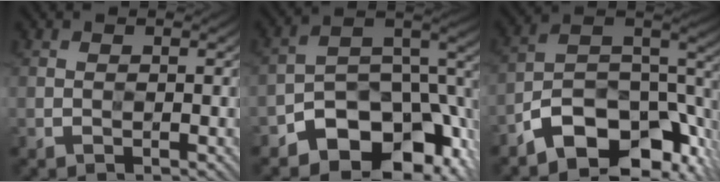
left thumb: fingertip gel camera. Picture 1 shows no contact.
{"total": 12.7, "force": [-7.2, 7.4, 7.4], "torque": [-0.109, -0.011, -0.127]}
{"total": 13.4, "force": [-8.1, 6.3, 8.6], "torque": [-0.136, -0.002, -0.149]}